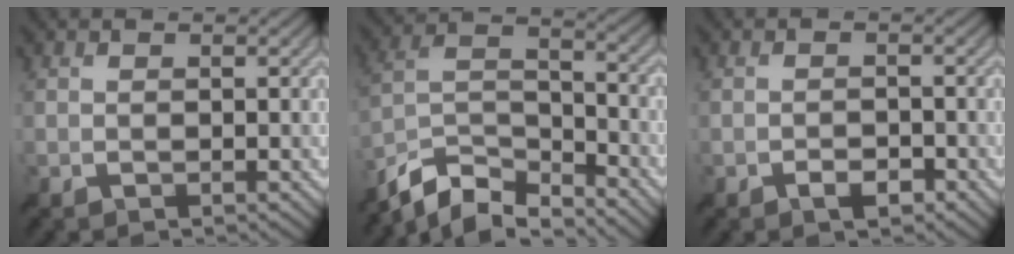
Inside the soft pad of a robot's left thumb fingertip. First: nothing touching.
{"total": 9.9, "force": [-8.6, 2.7, 4.2], "torque": [-0.088, 0.001, -0.174]}
{"total": 2.0, "force": [-1.2, 1.0, 1.2], "torque": [-0.019, 0.001, -0.023]}